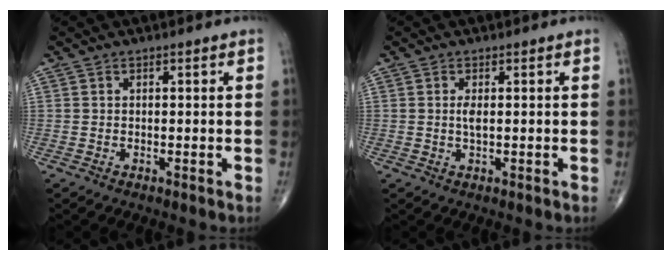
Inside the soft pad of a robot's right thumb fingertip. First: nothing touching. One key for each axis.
{"total": 1.6, "fx": 0.1, "fy": 0.5, "fz": 1.5, "tx": -0.033, "ty": -0.003, "tz": 0.005}